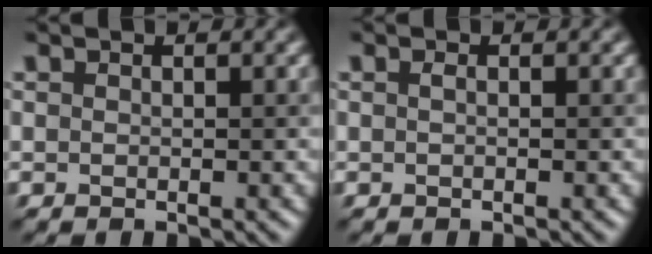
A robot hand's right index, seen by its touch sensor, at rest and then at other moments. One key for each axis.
{"total": 0.0}